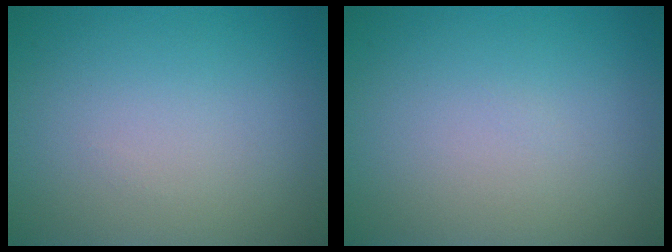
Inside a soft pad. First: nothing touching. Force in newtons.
{"total": 0.0}